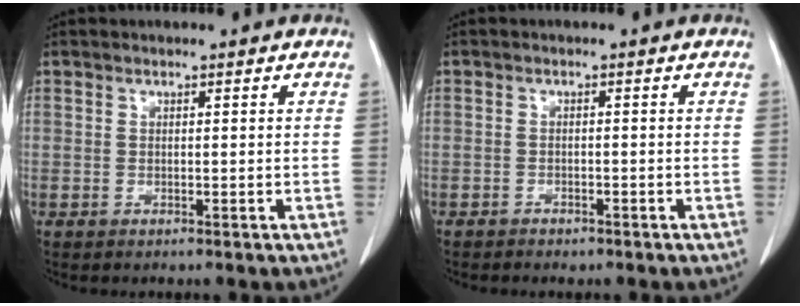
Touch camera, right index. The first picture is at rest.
{"total": 1.8, "force": [-1.4, 1.0, 0.4], "torque": [-0.008, 0.003, -0.018]}